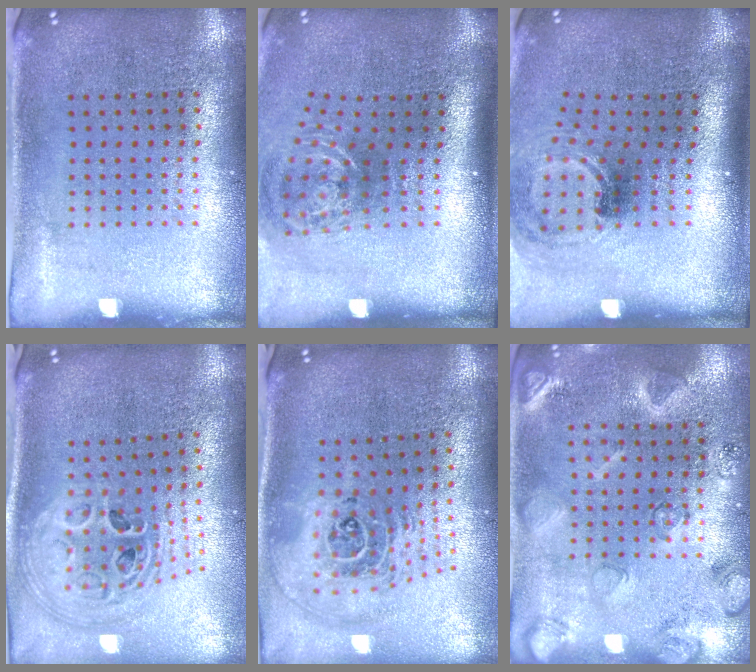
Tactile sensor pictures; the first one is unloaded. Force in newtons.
{"total": 1.9, "press": 1.2, "slide": 1.4}
{"total": 1.5, "press": 1.2, "slide": 1.0}
{"total": 2.7, "press": 2.0, "slide": 1.8}
{"total": 2.5, "press": 1.8, "slide": 1.6}
{"total": 2.3, "press": 2.3, "slide": 0.1}